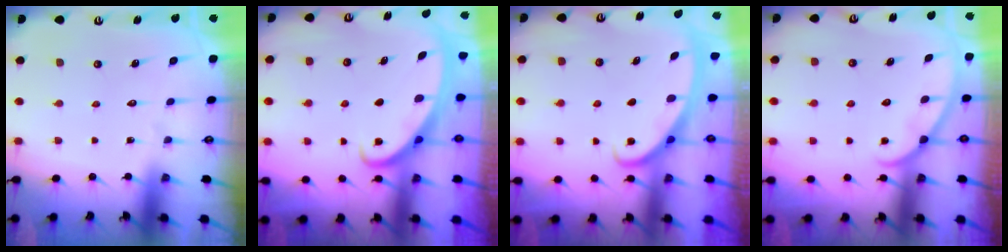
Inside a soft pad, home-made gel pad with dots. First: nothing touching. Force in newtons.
{"total": 2.6, "press": 2.6, "slide": 0.3}
{"total": 3.0, "press": 2.9, "slide": 0.4}
{"total": 4.1, "press": 4.0, "slide": 0.2}